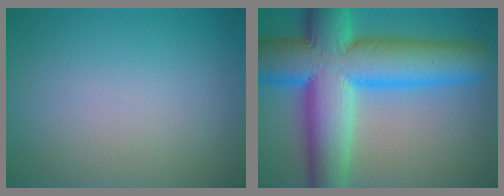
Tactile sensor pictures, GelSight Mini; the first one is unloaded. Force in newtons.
{"total": 15.3, "press": 15.3, "slide": 0.3}